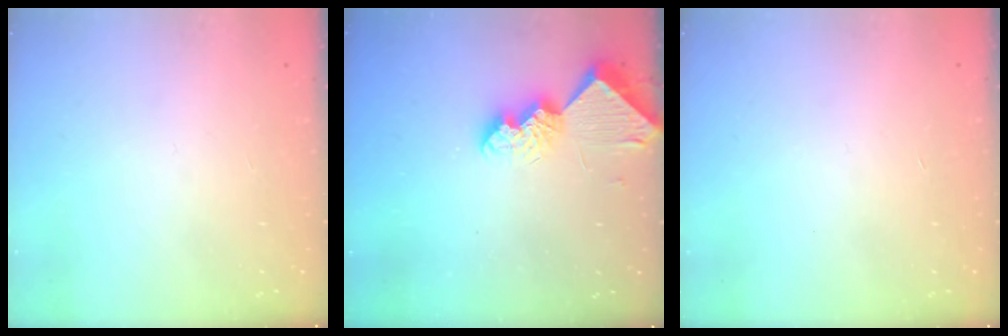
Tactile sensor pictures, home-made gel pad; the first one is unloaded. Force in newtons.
{"total": 10.1, "press": 10.0, "slide": 1.0}
{"total": 0.0}